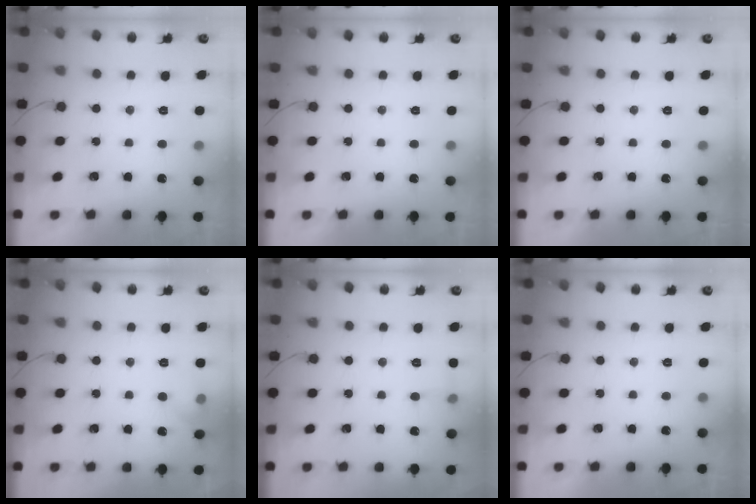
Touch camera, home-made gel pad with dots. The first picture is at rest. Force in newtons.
{"total": 0.0}
{"total": 0.0}
{"total": 5.9, "press": 5.7, "slide": 1.5}
{"total": 4.6, "press": 4.3, "slide": 1.5}
{"total": 0.0}